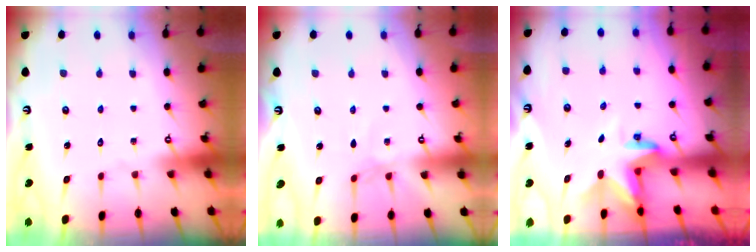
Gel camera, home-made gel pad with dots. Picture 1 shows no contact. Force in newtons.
{"total": 2.3, "press": 2.3, "slide": 0.4}
{"total": 2.9, "press": 2.9, "slide": 0.2}